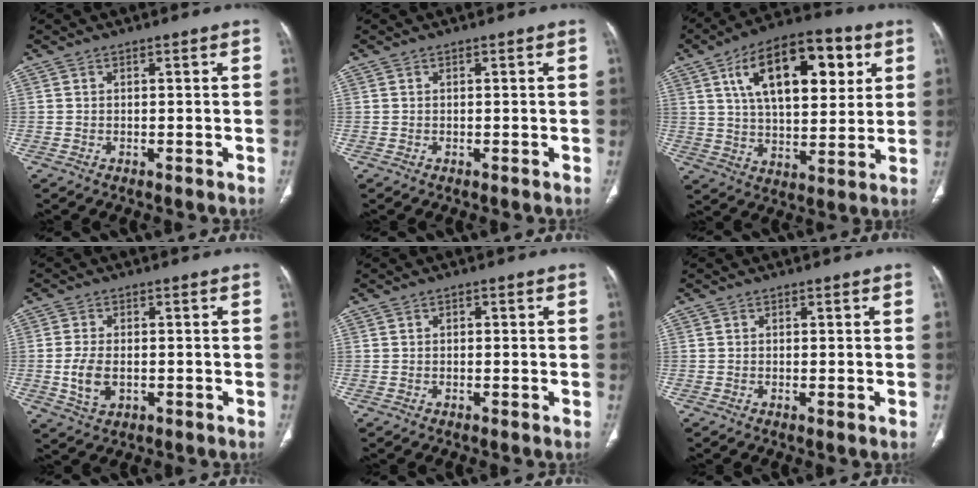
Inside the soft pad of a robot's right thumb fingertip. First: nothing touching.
{"total": 0.0}
{"total": 21.1, "force": [7.7, 10.4, 16.6], "torque": [-0.231, -0.010, 0.123]}
{"total": 5.7, "force": [-0.8, 3.5, 4.4], "torque": [-0.089, -0.003, -0.011]}
{"total": 0.7, "force": [0.1, 0.5, 0.5], "torque": [-0.005, 0.002, 0.000]}
{"total": 0.6, "force": [-0.1, 0.1, 0.6], "torque": [-0.017, -0.004, -0.003]}